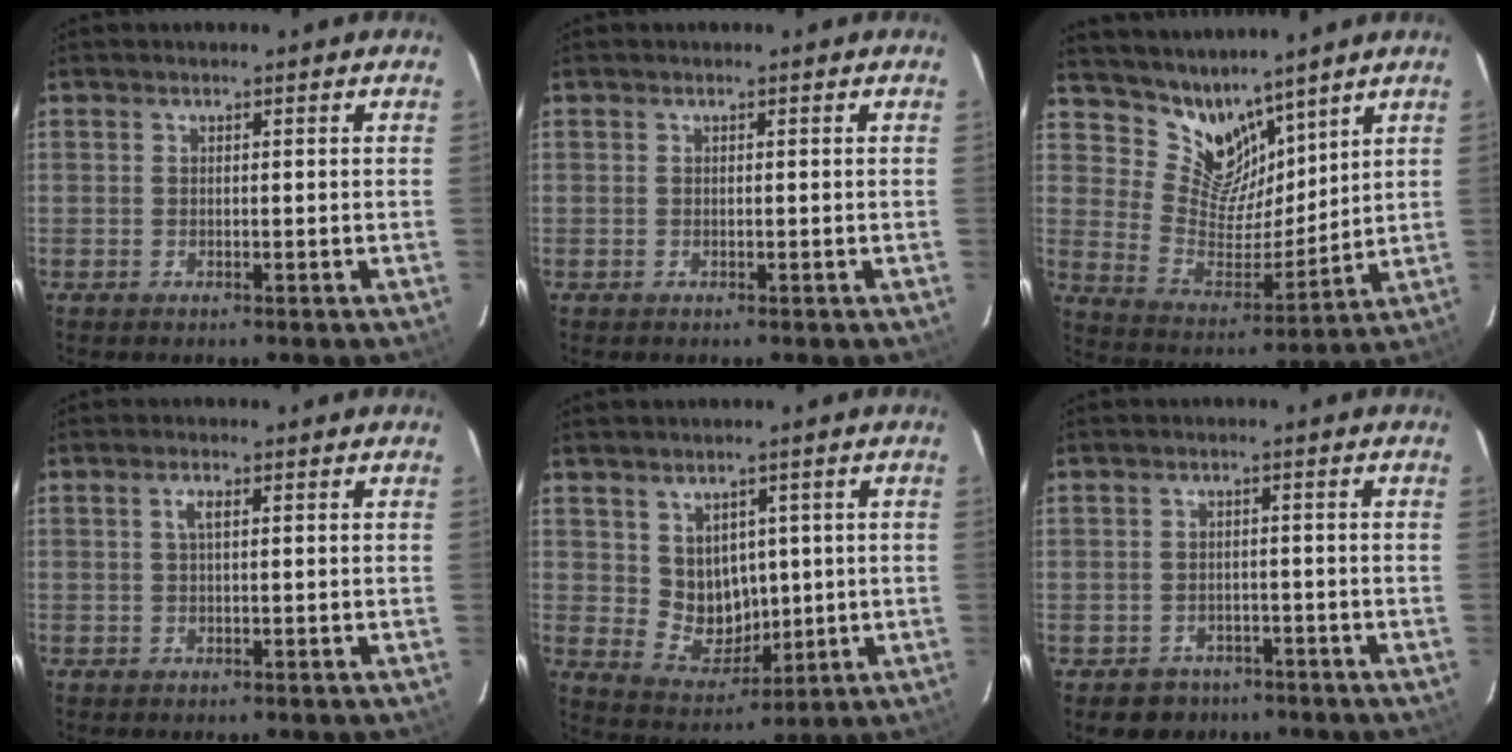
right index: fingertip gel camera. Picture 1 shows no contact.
{"total": 0.0}
{"total": 10.7, "force": [9.0, 5.2, 2.5], "torque": [-0.046, -0.010, 0.179]}
{"total": 1.7, "force": [0.5, 0.4, 1.6], "torque": [-0.031, 0.005, 0.007]}
{"total": 7.6, "force": [1.8, 6.6, 3.4], "torque": [-0.063, -0.002, 0.055]}
{"total": 5.3, "force": [-3.2, 4.2, 0.4], "torque": [-0.019, 0.024, -0.040]}